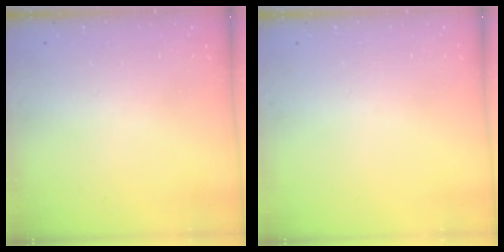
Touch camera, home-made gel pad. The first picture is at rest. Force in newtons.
{"total": 0.0}